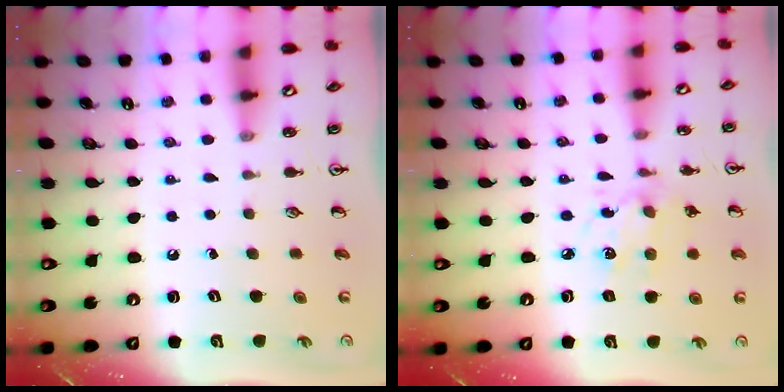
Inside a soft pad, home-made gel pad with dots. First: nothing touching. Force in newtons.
{"total": 5.4, "press": 5.4, "slide": 0.5}